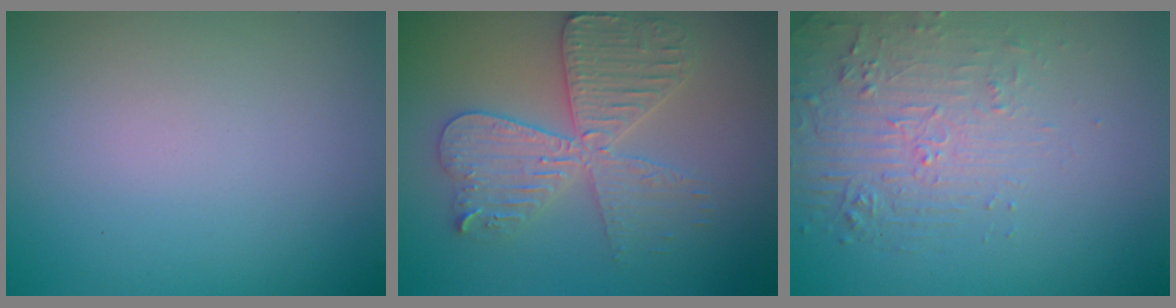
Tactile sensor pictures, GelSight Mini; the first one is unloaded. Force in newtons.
{"total": 5.0, "press": 5.0, "slide": 0.6}
{"total": 2.1, "press": 1.5, "slide": 1.5}